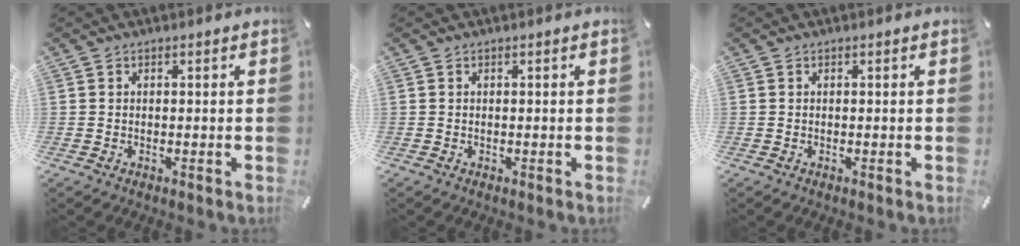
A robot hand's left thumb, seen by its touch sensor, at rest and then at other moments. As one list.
[{"total": 0.0}, {"total": 0.0}]